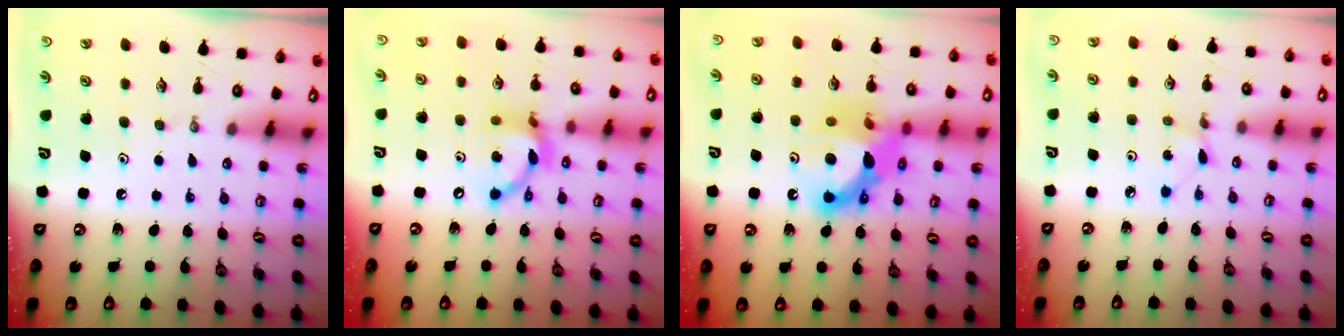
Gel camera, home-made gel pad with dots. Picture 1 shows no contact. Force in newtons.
{"total": 11.9, "press": 11.9, "slide": 0.9}
{"total": 13.9, "press": 13.7, "slide": 1.9}
{"total": 0.7, "press": 0.7, "slide": 0.1}